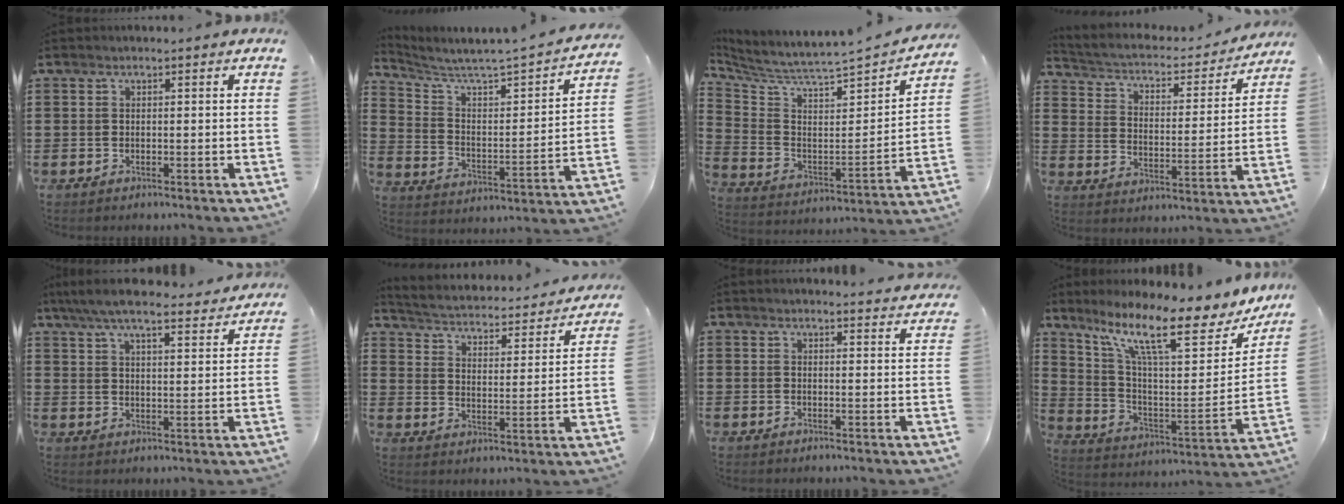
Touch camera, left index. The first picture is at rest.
{"total": 3.1, "force": [2.5, 0.3, 1.7], "torque": [-0.052, -0.035, 0.029]}
{"total": 3.9, "force": [3.7, 0.0, 1.5], "torque": [-0.053, -0.051, 0.052]}
{"total": 2.8, "force": [2.4, 0.9, 1.1], "torque": [-0.040, -0.023, 0.029]}
{"total": 7.2, "force": [6.5, 0.7, 3.1], "torque": [-0.082, -0.028, 0.114]}
{"total": 2.2, "force": [2.2, 0.1, 0.5], "torque": [-0.029, -0.028, 0.024]}
{"total": 2.4, "force": [2.4, -0.1, 0.1], "torque": [-0.009, -0.008, 0.046]}
{"total": 13.8, "force": [9.8, 2.5, 9.4], "torque": [-0.192, -0.066, 0.158]}